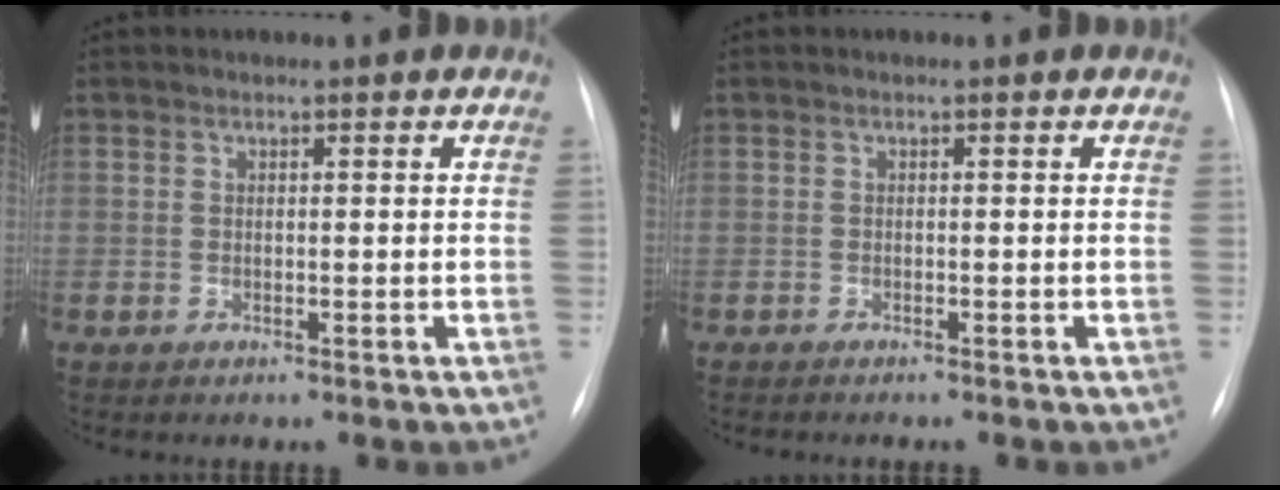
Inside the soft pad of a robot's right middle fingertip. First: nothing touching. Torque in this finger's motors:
{"motor_torque": [0.17, -0.28, -0.01, 0.00]}